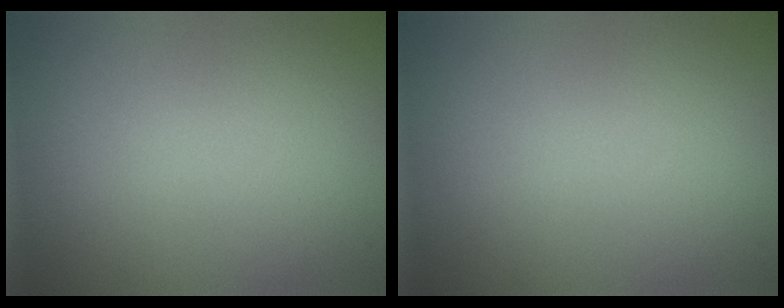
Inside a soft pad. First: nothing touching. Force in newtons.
{"total": 0.0}